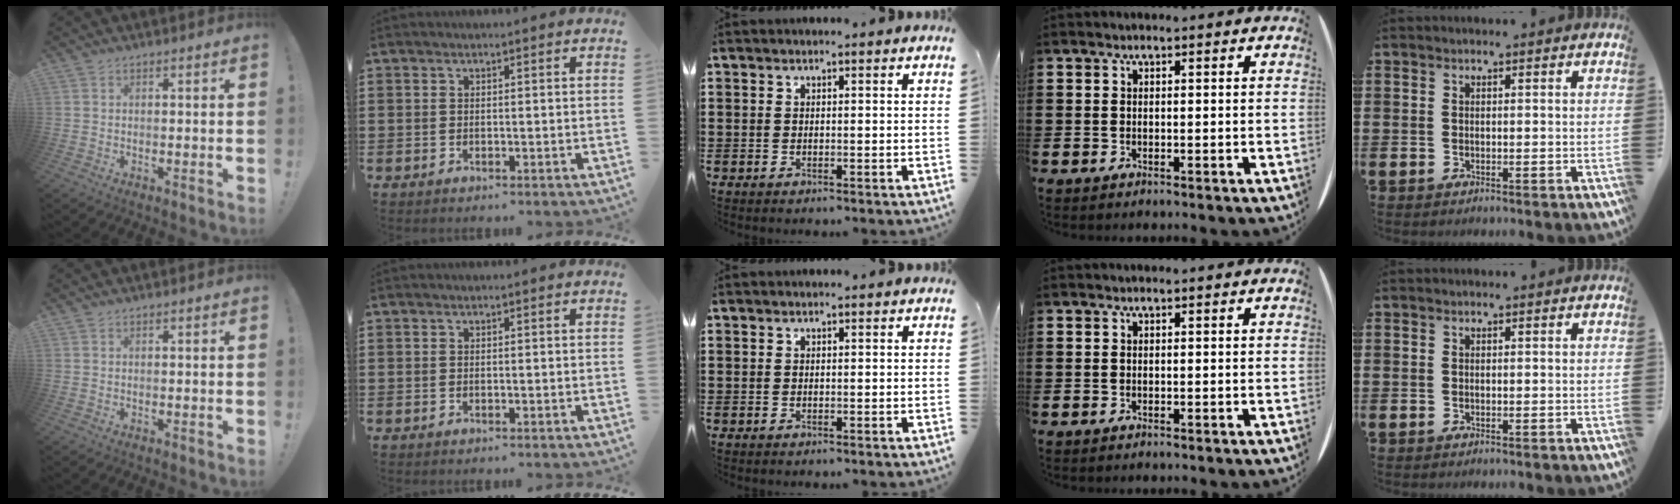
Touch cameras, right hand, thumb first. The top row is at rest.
{}